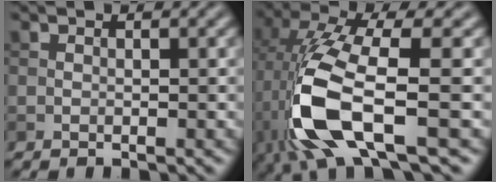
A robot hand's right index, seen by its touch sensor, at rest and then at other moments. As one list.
[{"total": 10.2, "force": [-2.7, 3.2, 9.3], "torque": [-0.210, -0.004, -0.054]}]